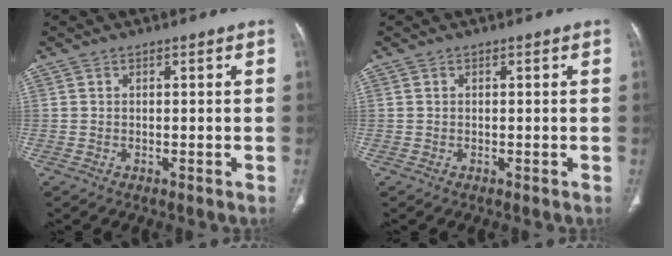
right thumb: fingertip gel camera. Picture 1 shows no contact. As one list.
[{"total": 0.0}]